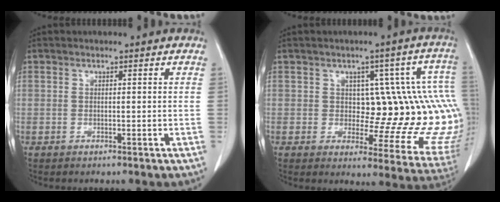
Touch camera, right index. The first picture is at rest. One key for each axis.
{"total": 14.2, "fx": 1.4, "fy": 6.3, "fz": 12.6, "tx": -0.122, "ty": 0.018, "tz": 0.021}